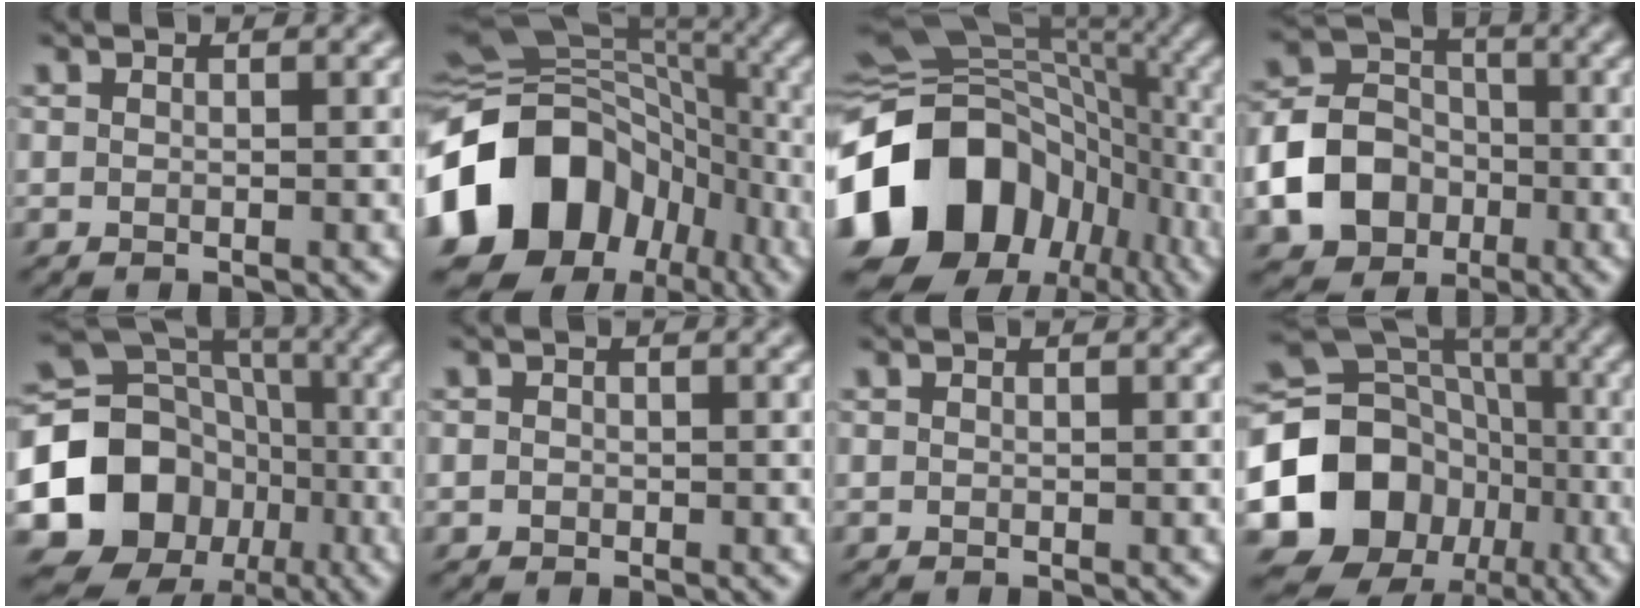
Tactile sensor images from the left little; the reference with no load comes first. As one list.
[{"total": 16.3, "force": [-5.7, 13.1, 7.9], "torque": [-0.174, -0.003, -0.113]}, {"total": 17.8, "force": [-5.9, 13.8, 9.5], "torque": [-0.224, -0.006, -0.115]}, {"total": 7.1, "force": [-2.4, 5.7, 3.5], "torque": [-0.068, 0.005, -0.054]}, {"total": 13.6, "force": [-3.8, 11.6, 6.0], "torque": [-0.137, -0.010, -0.080]}, {"total": 0.6, "force": [-0.1, 0.6, 0.1], "torque": [0.002, -0.003, -0.003]}, {"total": 0.0}, {"total": 15.4, "force": [-4.4, 13.2, 6.7], "torque": [-0.157, -0.006, -0.099]}]